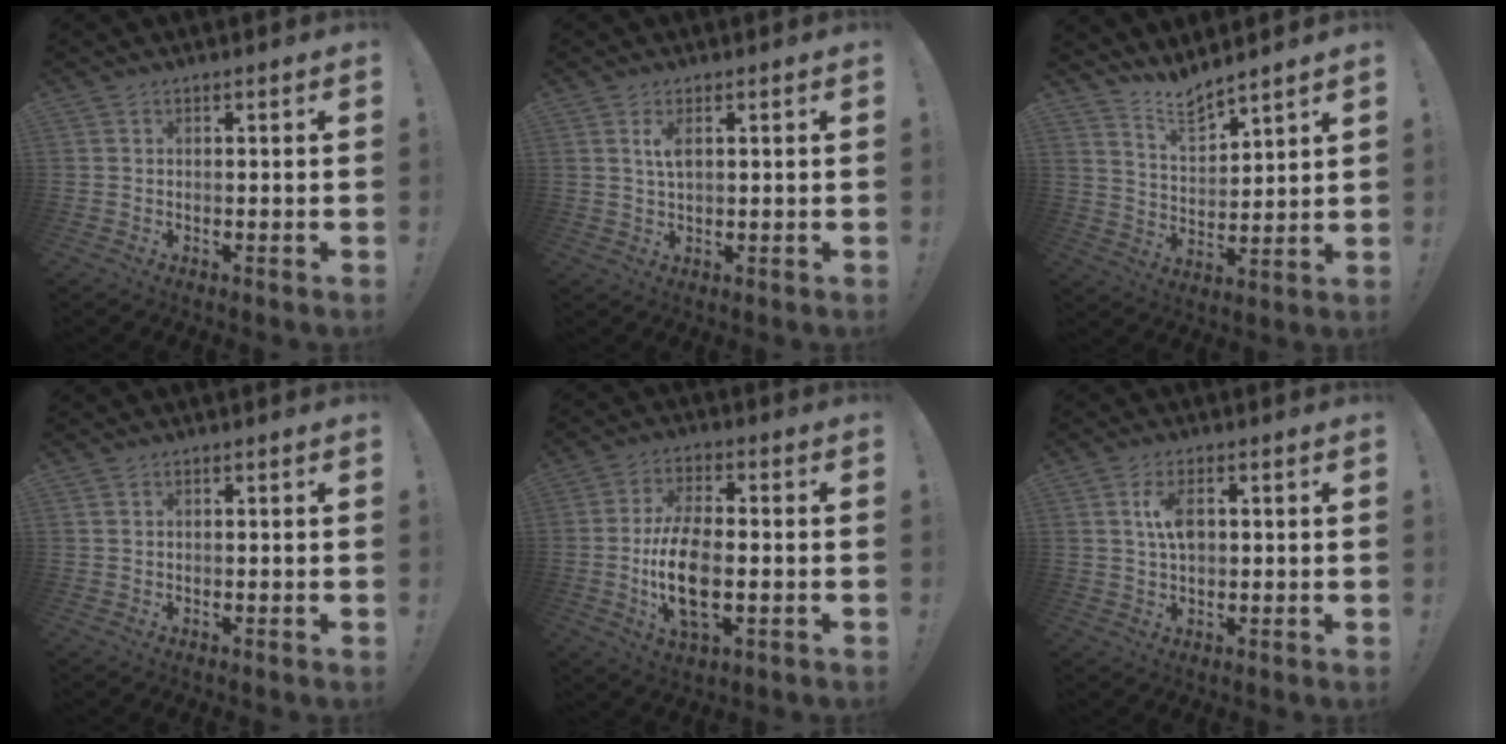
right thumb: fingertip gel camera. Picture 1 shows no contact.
{"total": 3.4, "force": [1.3, 1.3, 2.9], "torque": [-0.045, -0.003, 0.019]}
{"total": 8.1, "force": [7.7, 1.7, 2.0], "torque": [-0.041, -0.063, 0.143]}
{"total": 0.6, "force": [0.4, 0.4, 0.3], "torque": [-0.009, 0.002, 0.007]}
{"total": 13.5, "force": [-1.7, 6.7, 11.6], "torque": [-0.225, -0.006, -0.035]}
{"total": 6.4, "force": [1.2, 3.5, 5.2], "torque": [-0.084, 0.003, 0.021]}